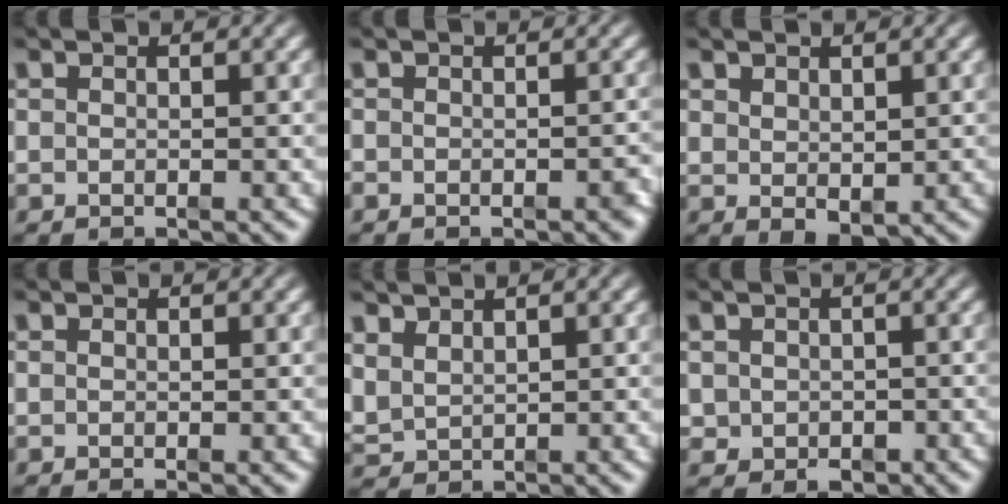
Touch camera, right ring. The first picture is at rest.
{"total": 1.2, "force": [-1.0, 0.4, 0.5], "torque": [-0.004, -0.001, -0.017]}
{"total": 1.8, "force": [-0.1, 0.4, 1.7], "torque": [-0.006, -0.015, 0.017]}
{"total": 0.0}
{"total": 2.4, "force": [1.5, 1.8, 0.7], "torque": [-0.026, -0.005, 0.040]}
{"total": 2.2, "force": [-0.7, 1.8, 1.0], "torque": [-0.017, -0.018, 0.002]}